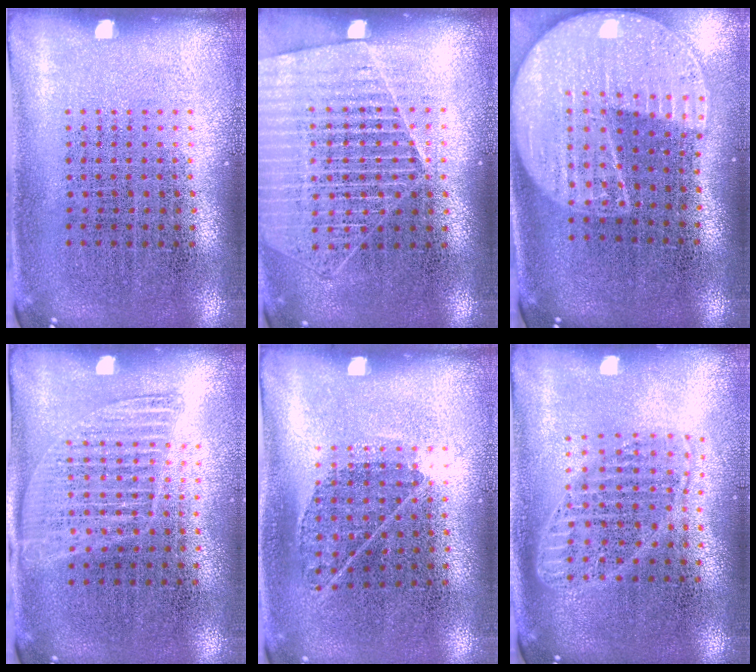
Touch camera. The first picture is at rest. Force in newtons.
{"total": 1.4, "press": 1.3, "slide": 0.5}
{"total": 2.3, "press": 2.0, "slide": 1.1}
{"total": 1.3, "press": 1.1, "slide": 0.5}
{"total": 0.8, "press": 0.6, "slide": 0.5}
{"total": 1.8, "press": 1.5, "slide": 1.0}